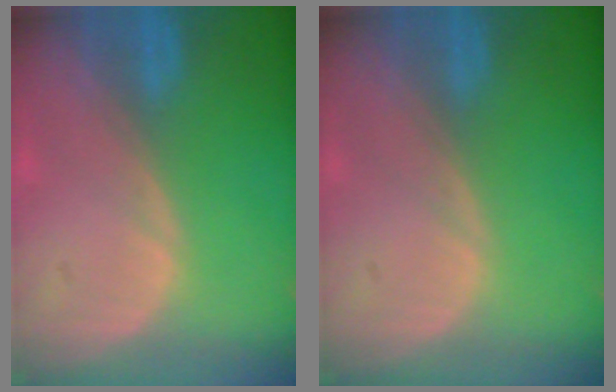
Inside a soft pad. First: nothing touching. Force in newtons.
{"total": 0.0}